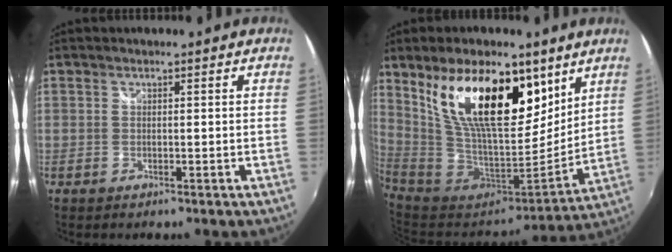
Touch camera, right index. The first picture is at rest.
{"total": 21.3, "force": [10.6, 9.5, 15.9], "torque": [-0.285, 0.012, 0.195]}